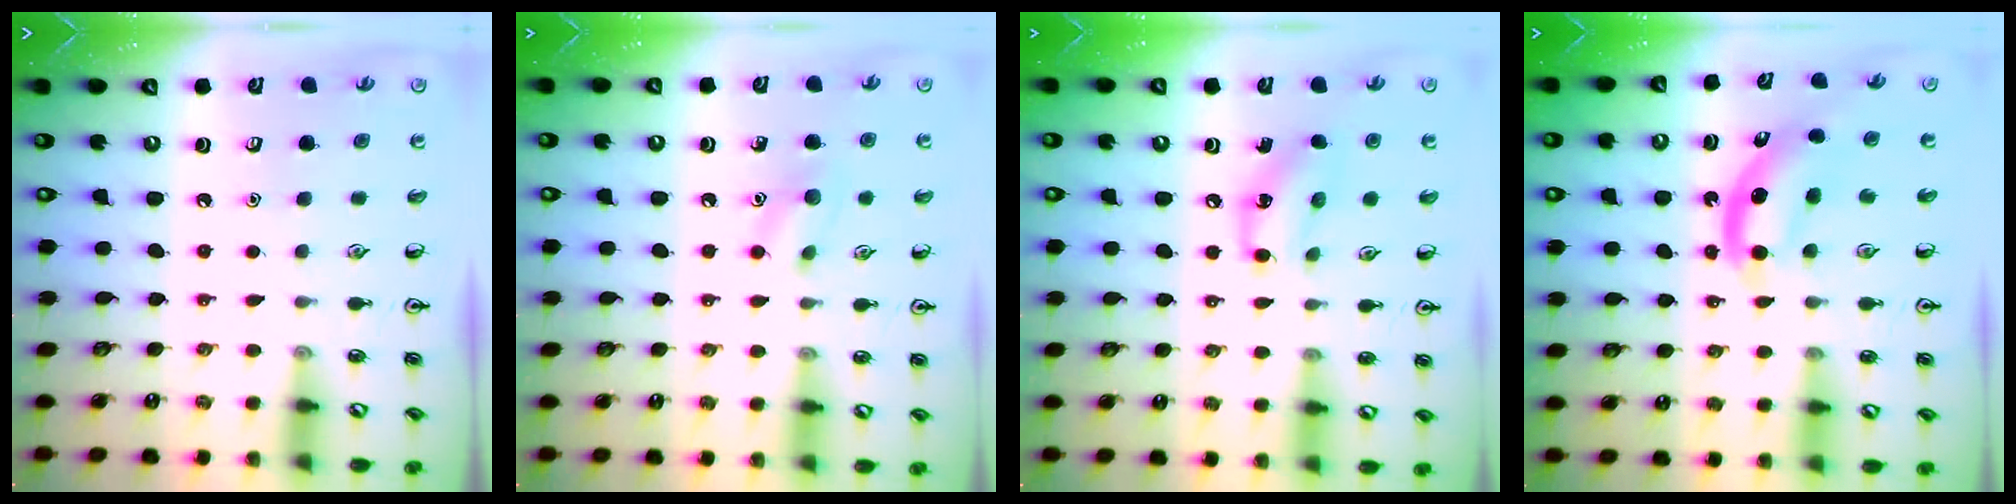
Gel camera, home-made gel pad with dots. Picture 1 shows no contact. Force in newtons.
{"total": 7.5, "press": 7.3, "slide": 1.5}
{"total": 9.9, "press": 9.8, "slide": 1.3}
{"total": 5.0, "press": 4.9, "slide": 0.7}